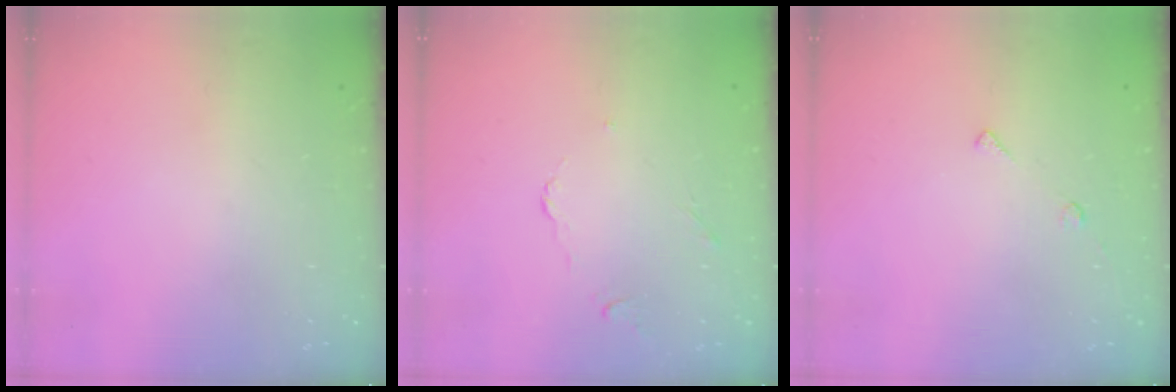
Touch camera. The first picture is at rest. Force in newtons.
{"total": 2.6, "press": 2.5, "slide": 0.6}
{"total": 6.0, "press": 6.0, "slide": 0.6}